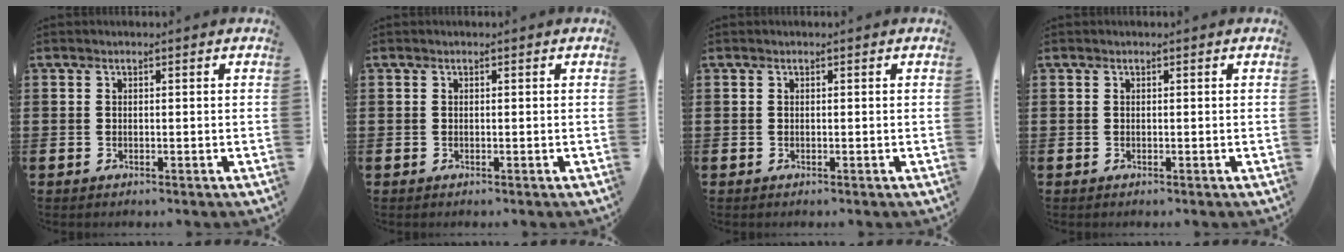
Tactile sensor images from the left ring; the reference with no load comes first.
{"total": 0.0}
{"total": 0.0}
{"total": 0.0}